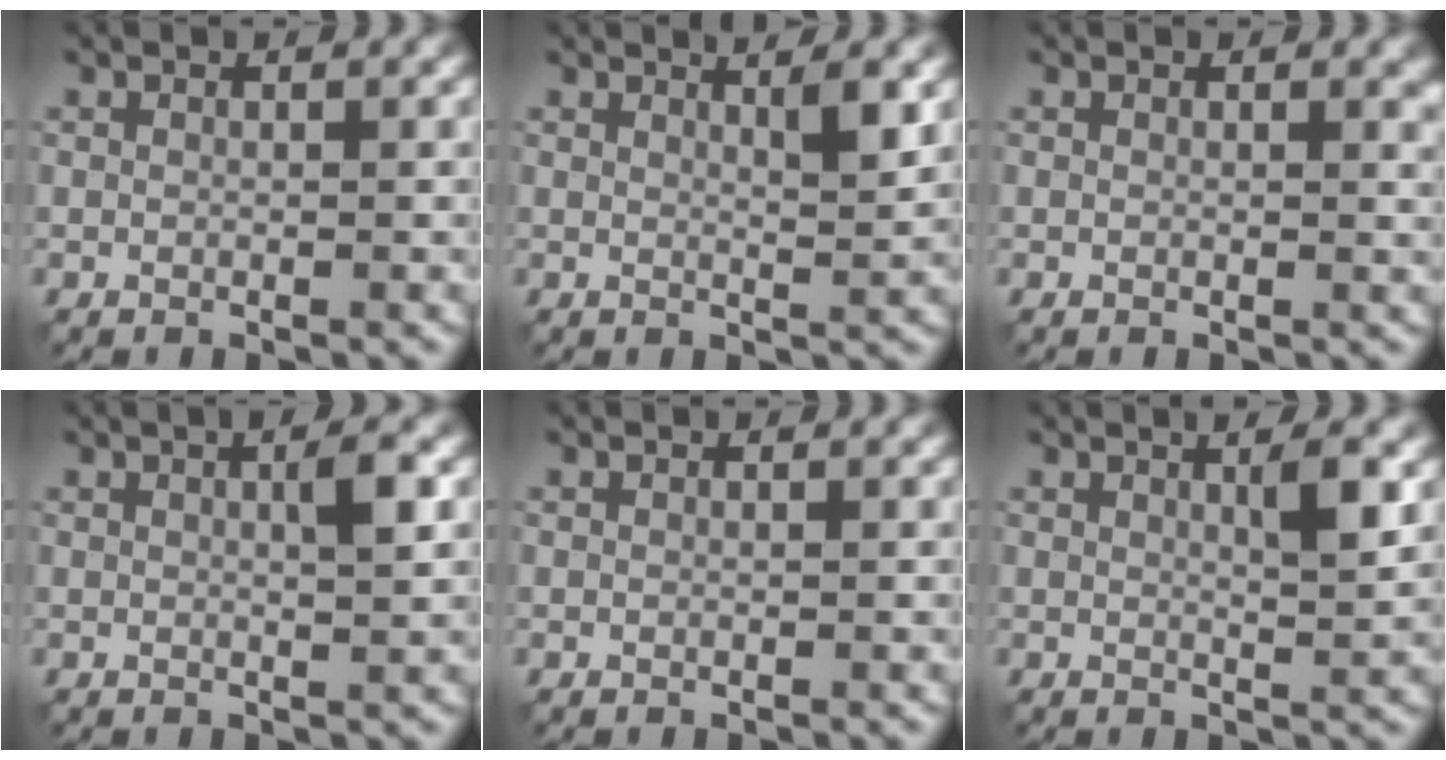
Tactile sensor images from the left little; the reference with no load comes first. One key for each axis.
{"total": 2.5, "fx": 1.5, "fy": 0.5, "fz": 1.9, "tx": -0.015, "ty": 0.001, "tz": 0.021}
{"total": 0.7, "fx": 0.3, "fy": 0.2, "fz": 0.6, "tx": -0.005, "ty": -0.001, "tz": 0.006}
{"total": 2.4, "fx": 0.5, "fy": 0.3, "fz": 2.3, "tx": -0.035, "ty": 0.005, "tz": 0.007}
{"total": 0.0}
{"total": 2.7, "fx": 1.1, "fy": 0.5, "fz": 2.5, "tx": -0.028, "ty": 0.002, "tz": 0.015}